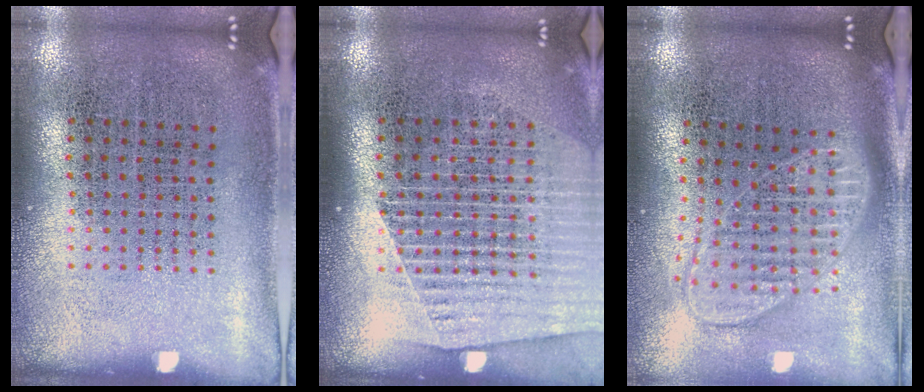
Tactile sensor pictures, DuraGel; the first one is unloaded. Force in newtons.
{"total": 1.7, "press": 1.6, "slide": 0.6}
{"total": 1.9, "press": 1.6, "slide": 1.1}